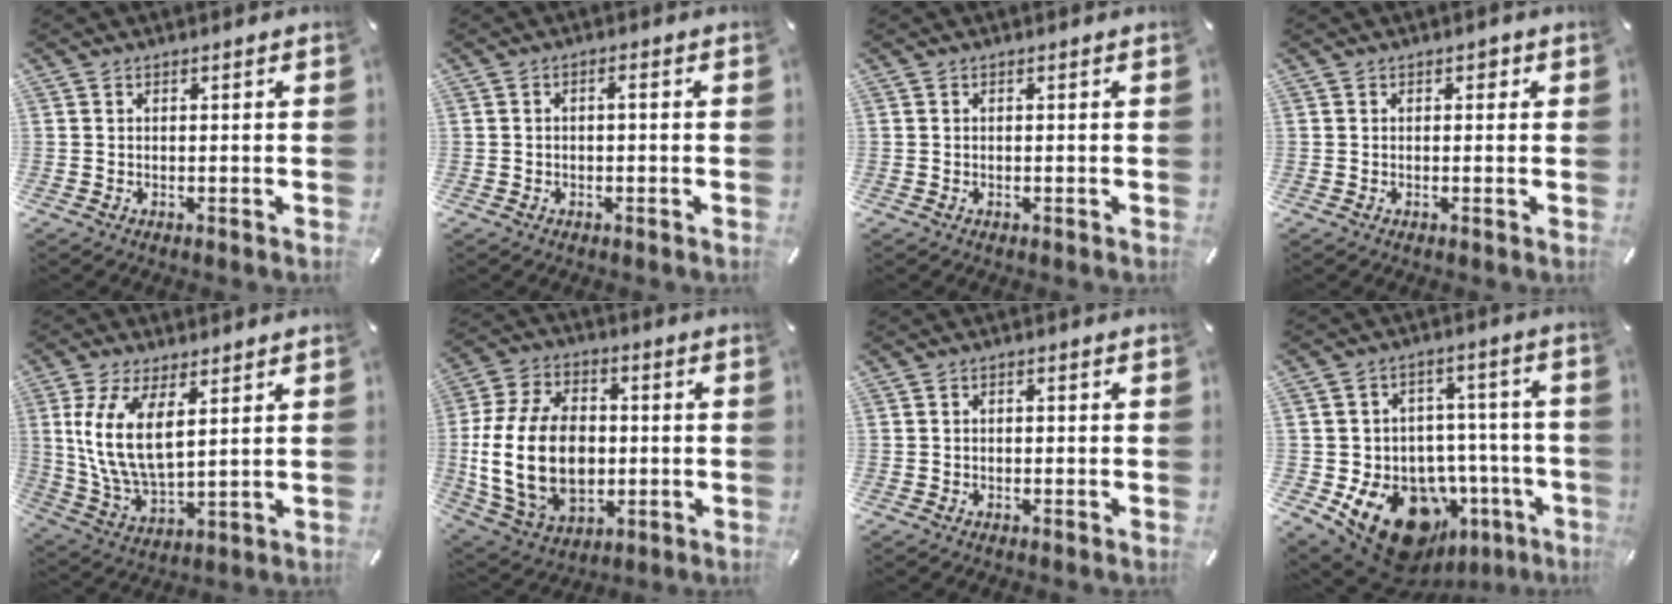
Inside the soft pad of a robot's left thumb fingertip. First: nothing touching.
{"total": 1.6, "force": [-0.5, 0.7, 1.4], "torque": [-0.026, 0.005, -0.011]}
{"total": 0.0}
{"total": 1.2, "force": [0.2, 1.1, 0.6], "torque": [-0.005, 0.006, -0.002]}
{"total": 12.3, "force": [4.4, 6.2, 9.6], "torque": [-0.215, -0.013, 0.081]}
{"total": 21.1, "force": [-1.8, 15.2, 14.5], "torque": [-0.314, 0.000, -0.030]}
{"total": 1.0, "force": [-0.5, 0.6, 0.5], "torque": [-0.010, 0.003, -0.011]}
{"total": 21.2, "force": [-10.4, 13.5, 12.5], "torque": [-0.191, 0.056, -0.153]}